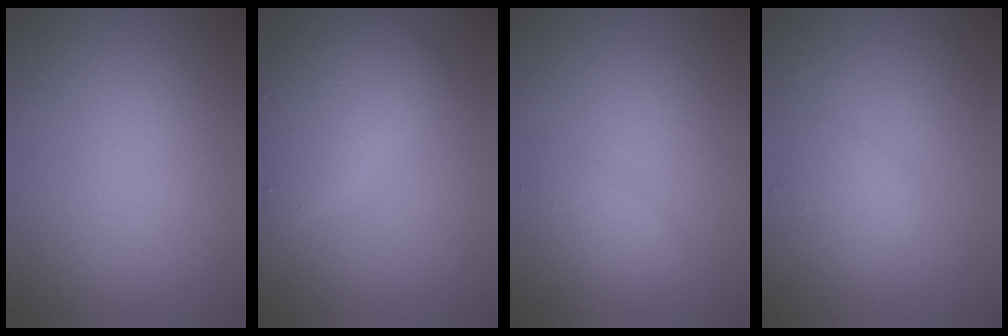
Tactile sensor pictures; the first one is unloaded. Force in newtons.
{"total": 4.8, "press": 4.8, "slide": 0.3}
{"total": 1.3, "press": 1.3, "slide": 0.1}
{"total": 1.7, "press": 1.7, "slide": 0.1}